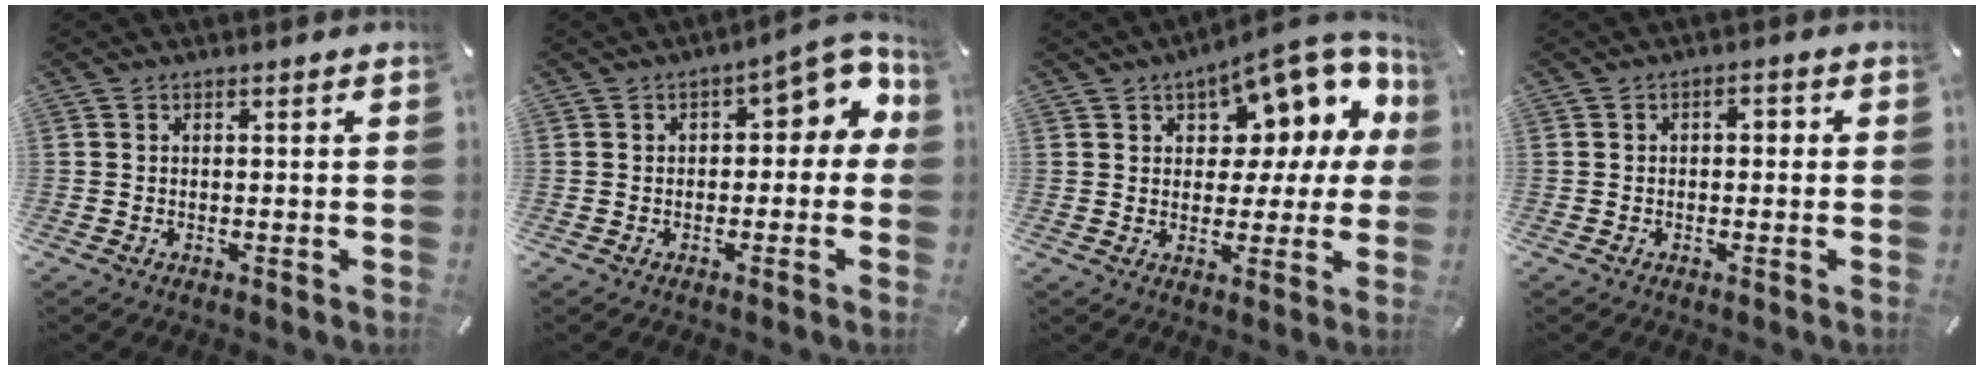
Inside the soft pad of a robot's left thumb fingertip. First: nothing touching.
{"total": 8.7, "force": [2.6, 4.4, 7.1], "torque": [-0.090, -0.018, 0.036]}
{"total": 13.9, "force": [7.9, 7.6, 8.5], "torque": [-0.112, -0.062, 0.134]}
{"total": 2.1, "force": [-0.7, 1.1, 1.7], "torque": [-0.034, 0.011, -0.017]}